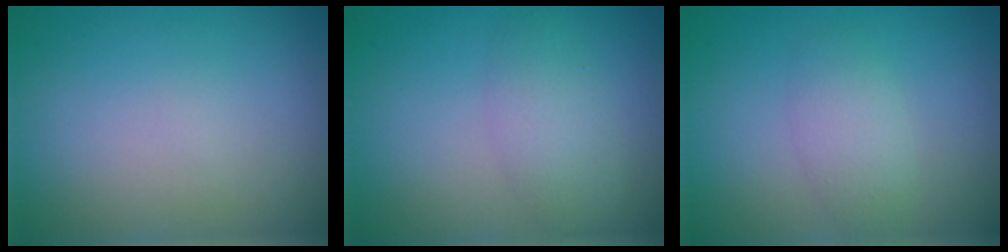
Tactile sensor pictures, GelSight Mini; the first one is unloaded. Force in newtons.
{"total": 2.7, "press": 2.7, "slide": 0.0}
{"total": 1.5, "press": 1.5, "slide": 0.0}